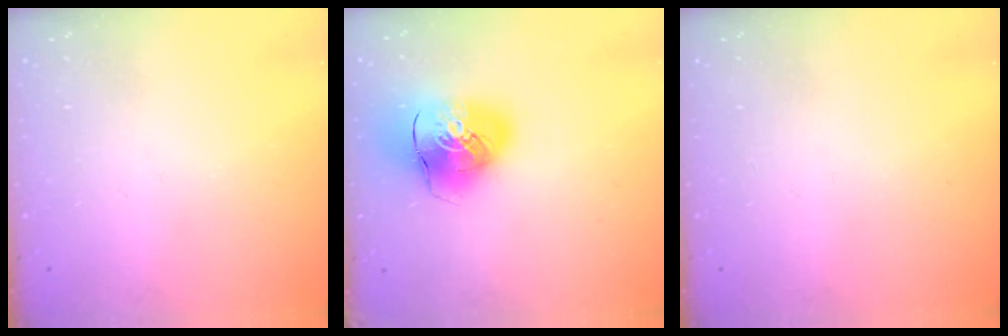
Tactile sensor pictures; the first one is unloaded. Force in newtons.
{"total": 13.9, "press": 13.7, "slide": 2.4}
{"total": 0.0}